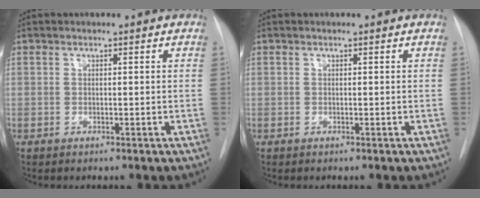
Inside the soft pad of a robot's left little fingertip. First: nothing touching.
{"total": 0.0}